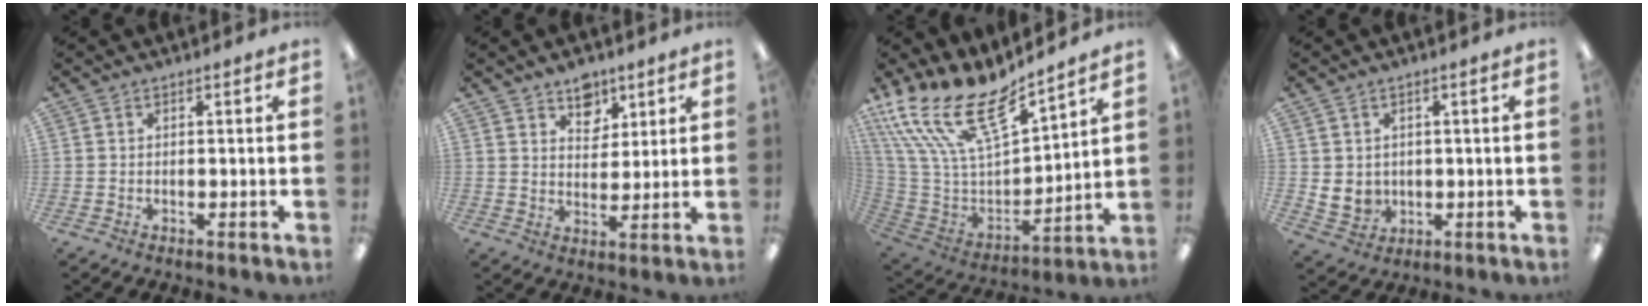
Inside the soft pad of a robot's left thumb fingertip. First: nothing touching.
{"total": 7.0, "force": [5.1, 4.5, 1.7], "torque": [-0.007, -0.031, 0.088]}
{"total": 21.7, "force": [15.1, 8.1, 13.3], "torque": [-0.262, -0.102, 0.269]}
{"total": 4.2, "force": [1.5, 3.8, 1.1], "torque": [-0.030, -0.008, 0.030]}